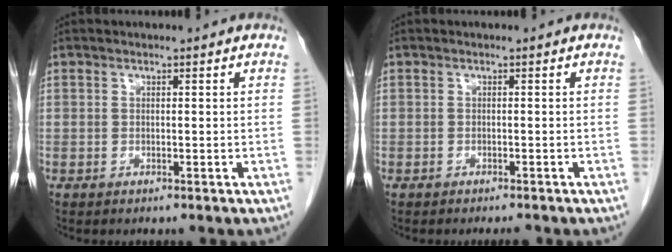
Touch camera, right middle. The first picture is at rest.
{"total": 1.6, "force": [-1.4, 0.3, 0.6], "torque": [-0.011, -0.003, -0.016]}